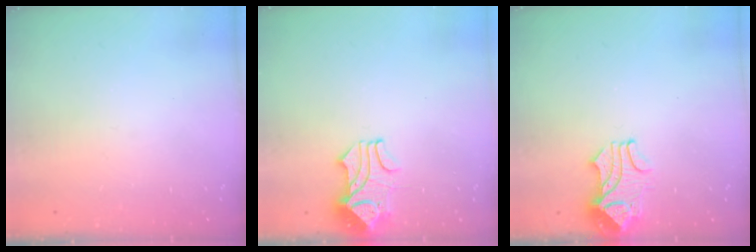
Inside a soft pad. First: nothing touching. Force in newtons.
{"total": 1.6, "press": 1.2, "slide": 1.0}
{"total": 2.1, "press": 2.0, "slide": 0.7}